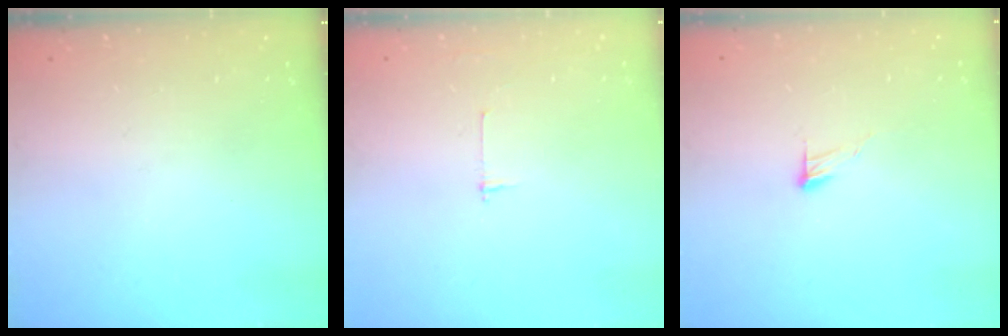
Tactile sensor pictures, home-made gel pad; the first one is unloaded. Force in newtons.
{"total": 2.7, "press": 2.7, "slide": 0.3}
{"total": 5.2, "press": 5.1, "slide": 0.4}